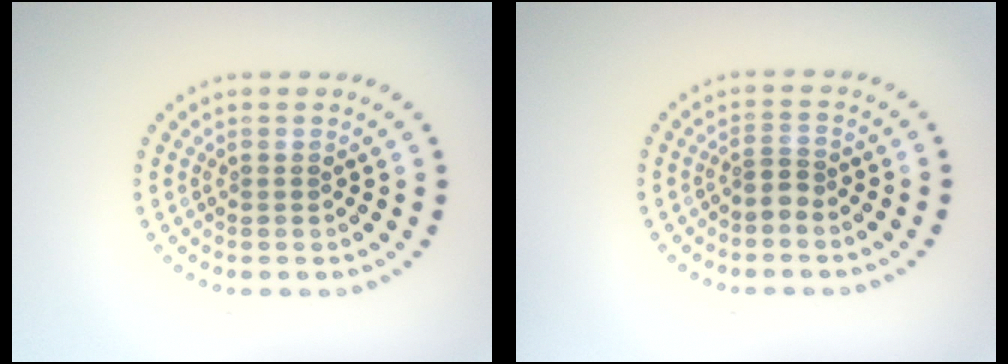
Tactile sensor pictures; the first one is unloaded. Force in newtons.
{"total": 1.4, "press": 0.9, "slide": 1.1}